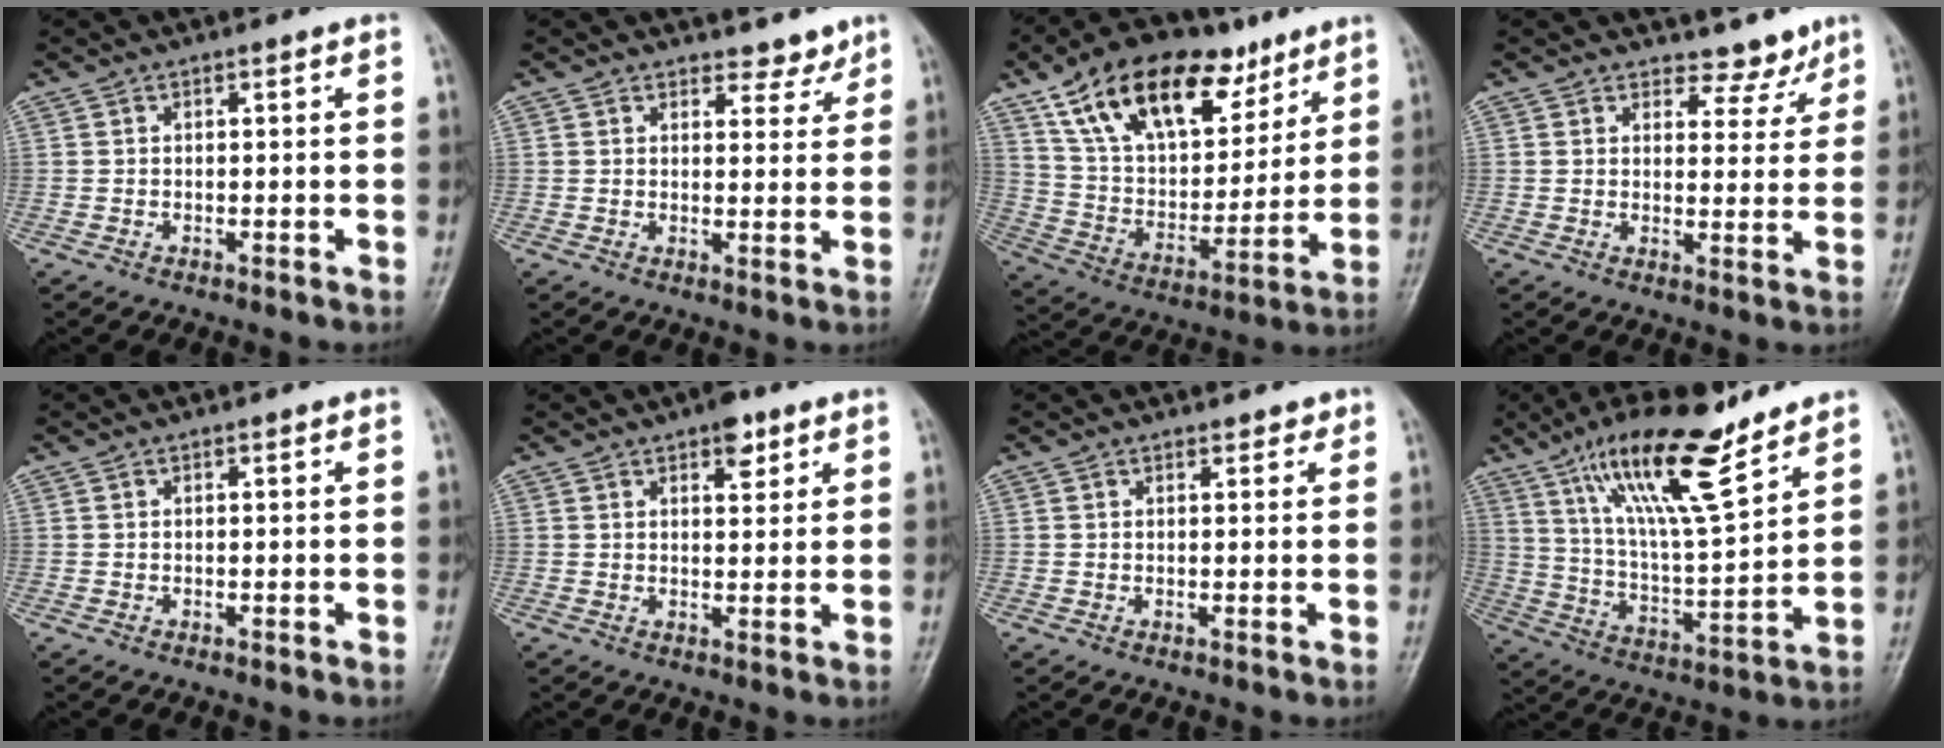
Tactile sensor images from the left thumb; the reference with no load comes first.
{"total": 3.6, "force": [3.1, 1.8, 0.4], "torque": [0.018, -0.024, 0.039]}
{"total": 24.3, "force": [14.0, 12.9, 15.1], "torque": [-0.223, -0.027, 0.249]}
{"total": 4.8, "force": [4.1, 2.5, 0.5], "torque": [0.021, -0.034, 0.053]}
{"total": 0.0}
{"total": 4.6, "force": [2.8, 2.2, 2.9], "torque": [-0.023, -0.012, 0.036]}
{"total": 1.5, "force": [1.2, 0.8, 0.3], "torque": [0.008, -0.006, 0.011]}
{"total": 18.8, "force": [12.3, 4.5, 13.5], "torque": [-0.217, -0.059, 0.225]}